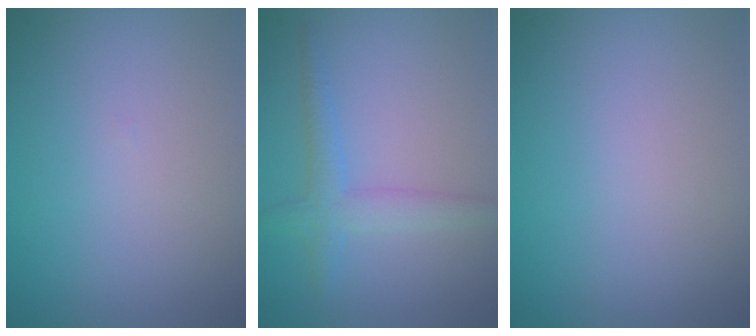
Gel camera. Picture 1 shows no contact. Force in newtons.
{"total": 2.0, "press": 2.0, "slide": 0.1}
{"total": 0.0}